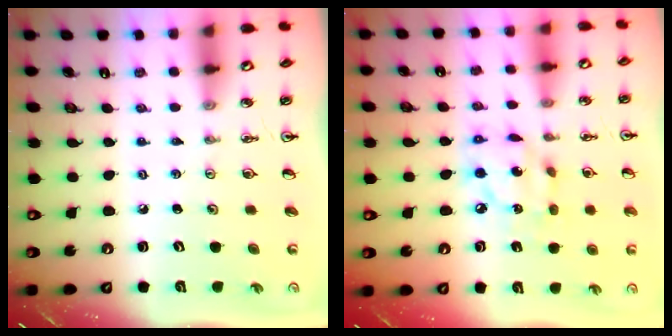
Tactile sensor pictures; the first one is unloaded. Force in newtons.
{"total": 11.2, "press": 11.1, "slide": 1.0}